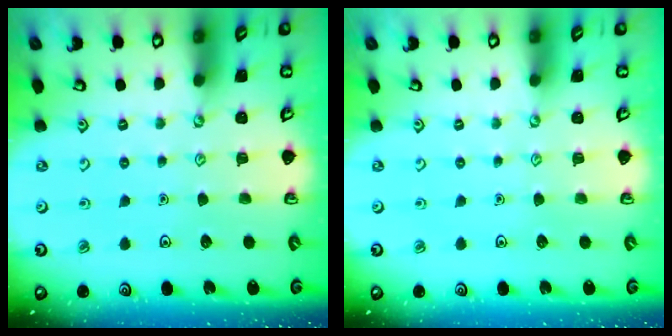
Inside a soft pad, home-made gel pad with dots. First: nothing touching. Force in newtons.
{"total": 0.0}